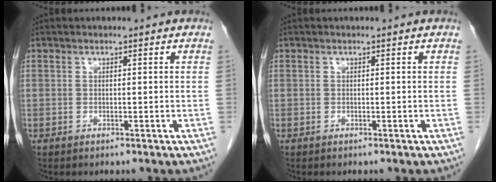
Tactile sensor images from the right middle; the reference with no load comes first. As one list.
[{"total": 0.0}]